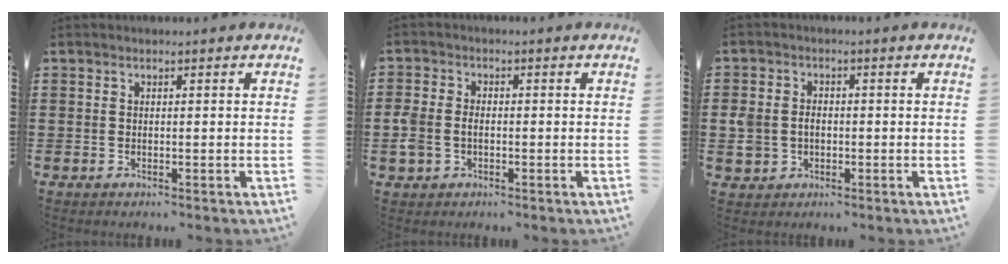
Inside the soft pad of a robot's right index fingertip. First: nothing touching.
{"total": 2.8, "force": [-0.8, 2.1, 1.7], "torque": [-0.049, -0.001, -0.019]}
{"total": 3.0, "force": [-0.5, 2.7, 1.3], "torque": [-0.039, 0.005, -0.015]}